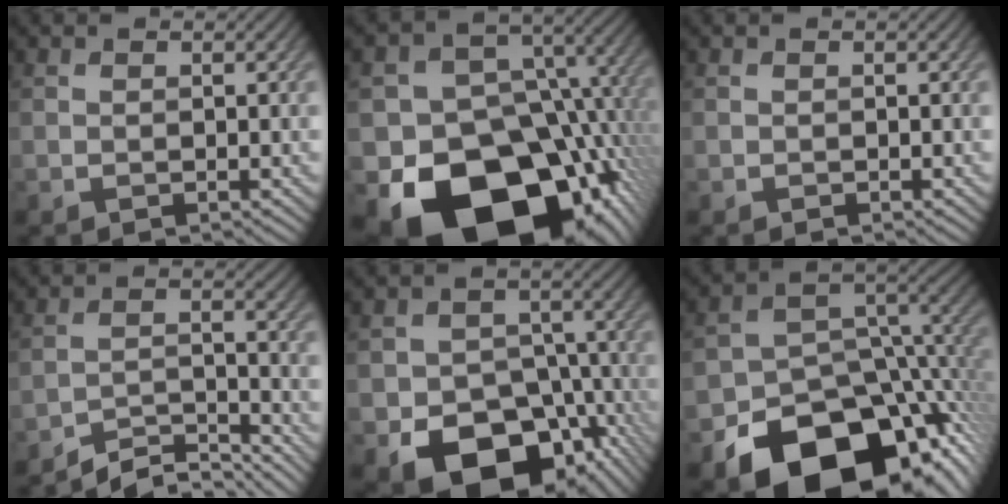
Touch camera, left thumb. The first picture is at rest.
{"total": 20.0, "force": [-8.6, 14.4, 10.8], "torque": [-0.178, -0.052, -0.117]}
{"total": 0.0}
{"total": 5.4, "force": [-5.0, 0.8, 1.9], "torque": [-0.038, 0.001, -0.085]}
{"total": 16.0, "force": [-8.2, 11.3, 7.8], "torque": [-0.115, -0.037, -0.122]}
{"total": 18.6, "force": [-10.5, 11.8, 9.9], "torque": [-0.162, -0.063, -0.140]}